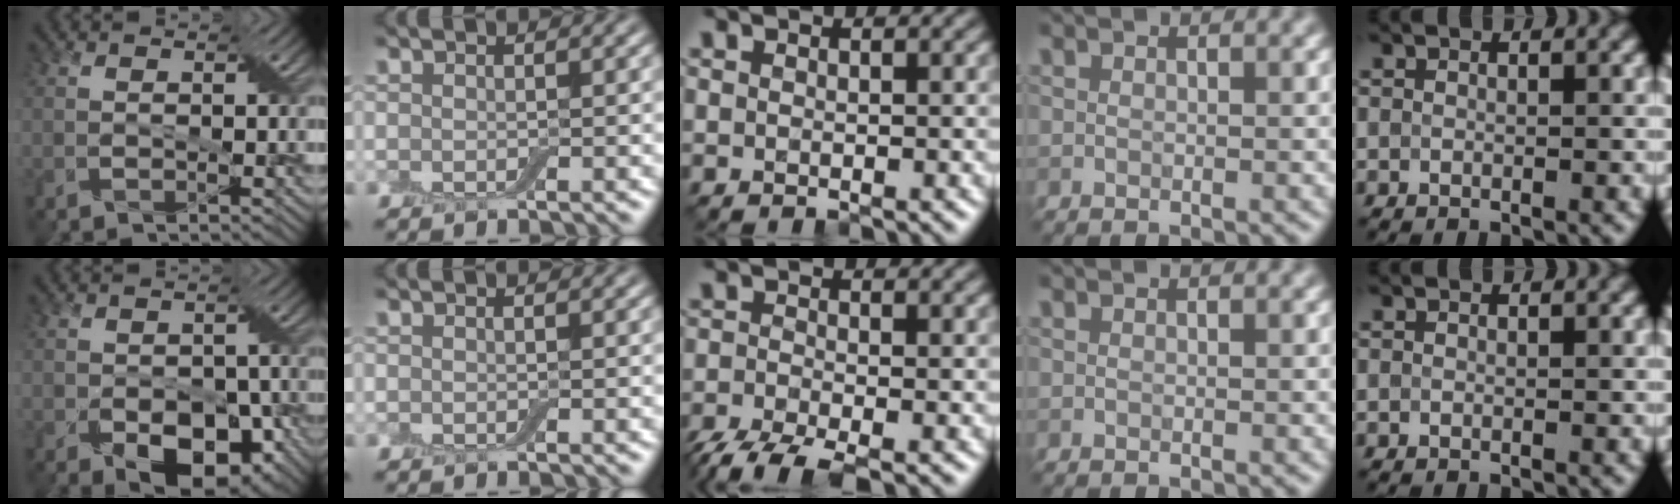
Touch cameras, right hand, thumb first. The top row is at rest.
{"thumb": {"total": 9.3, "force": [-3.7, 5.8, 6.1], "torque": [-0.095, -0.026, -0.047]}, "middle": {"total": 4.6, "force": [-3.5, 1.1, 2.8], "torque": [-0.057, -0.015, -0.074]}}